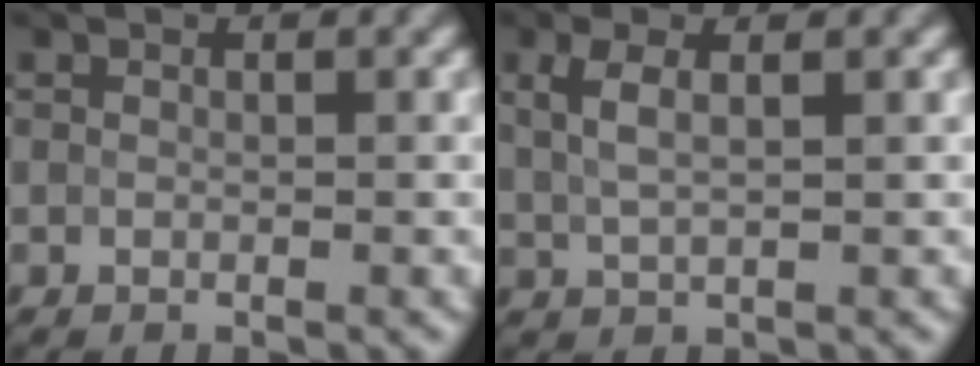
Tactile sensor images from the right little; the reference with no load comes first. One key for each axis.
{"total": 2.4, "fx": 1.2, "fy": 0.6, "fz": 2.0, "tx": -0.051, "ty": 0.010, "tz": 0.029}